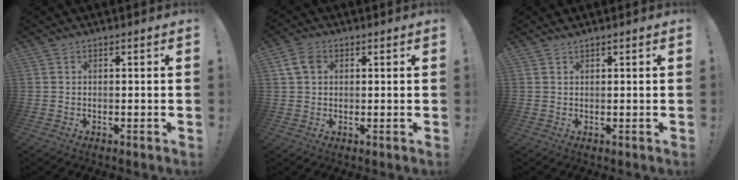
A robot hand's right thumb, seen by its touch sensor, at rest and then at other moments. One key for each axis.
{"total": 5.8, "fx": 1.8, "fy": 4.1, "fz": 3.6, "tx": -0.074, "ty": 0.008, "tz": 0.036}
{"total": 0.9, "fx": 0.9, "fy": -0.1, "fz": 0.2, "tx": 0.005, "ty": -0.003, "tz": 0.014}